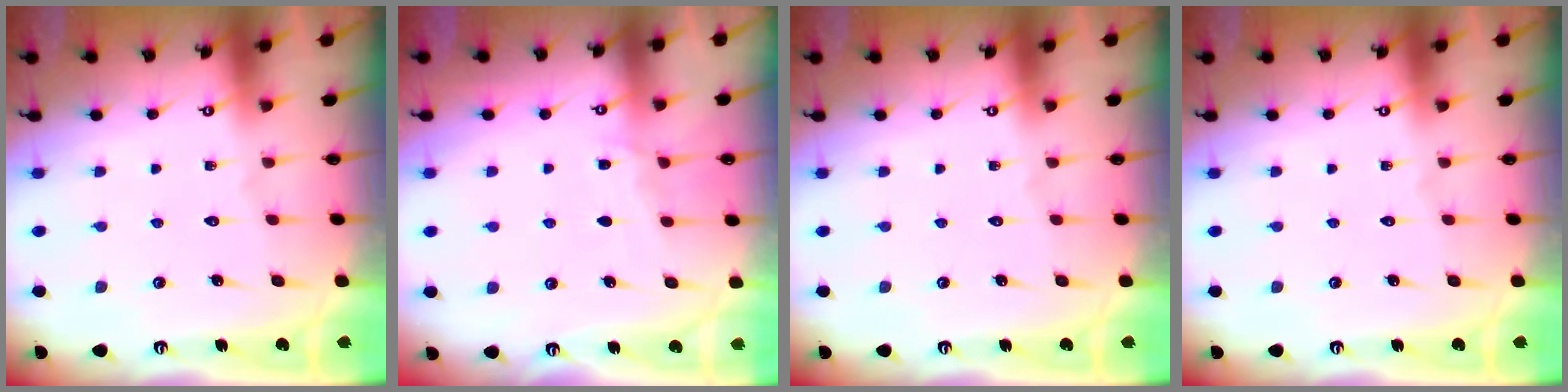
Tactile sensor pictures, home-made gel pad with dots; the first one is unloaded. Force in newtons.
{"total": 5.5, "press": 5.4, "slide": 0.6}
{"total": 0.0}
{"total": 0.0}